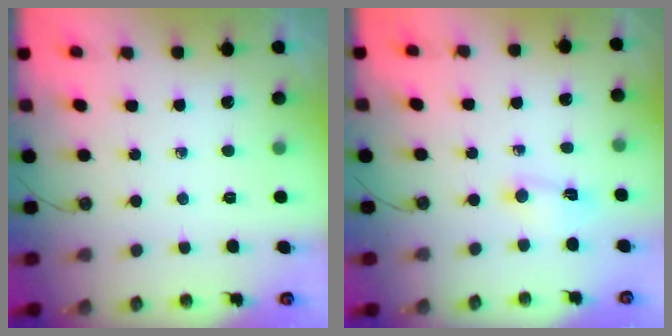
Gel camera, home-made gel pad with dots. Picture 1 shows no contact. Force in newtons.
{"total": 2.7, "press": 2.7, "slide": 0.3}